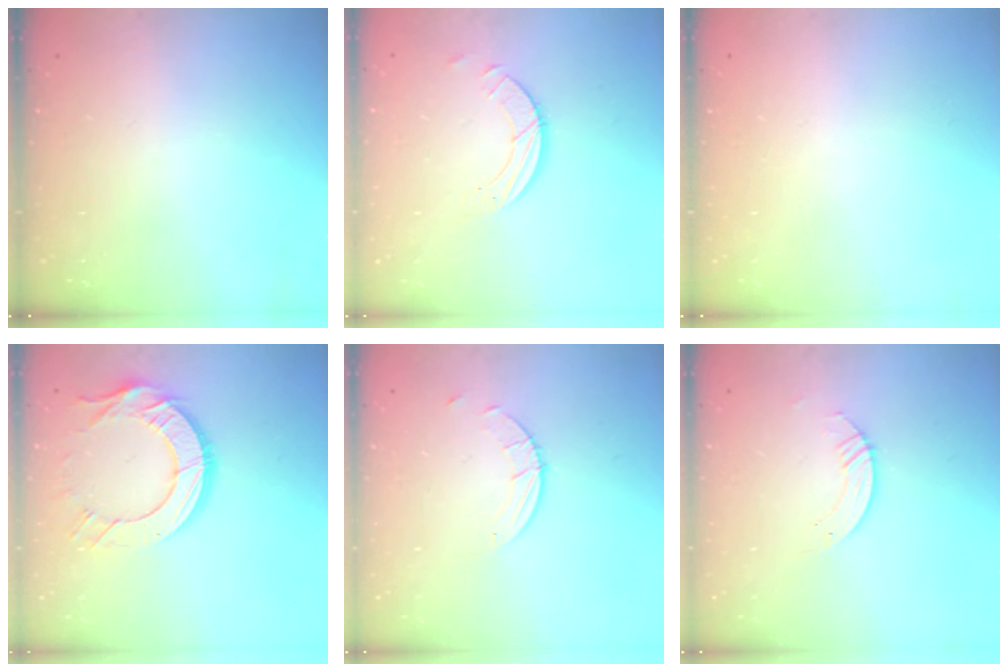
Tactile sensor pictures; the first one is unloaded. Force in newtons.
{"total": 3.9, "press": 3.9, "slide": 0.4}
{"total": 0.0}
{"total": 12.8, "press": 12.7, "slide": 1.1}
{"total": 3.8, "press": 3.8, "slide": 0.3}
{"total": 3.1, "press": 3.1, "slide": 0.2}